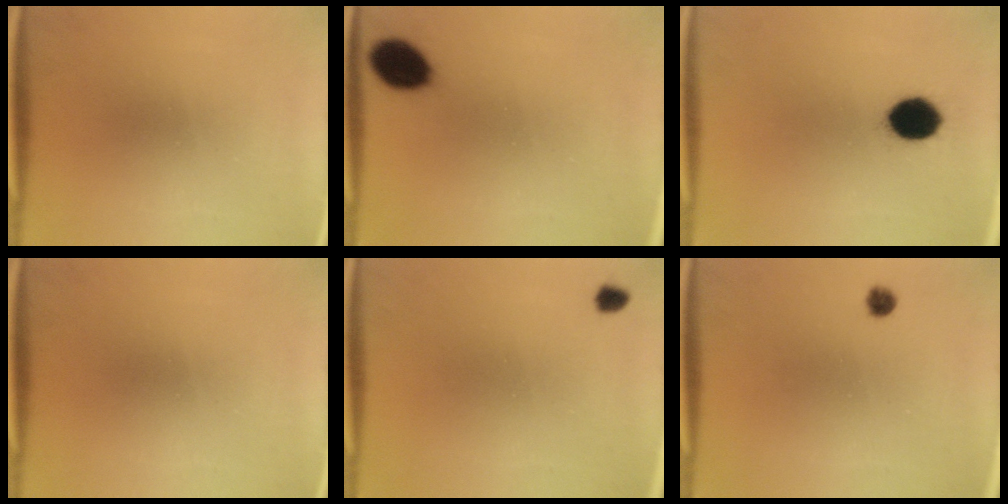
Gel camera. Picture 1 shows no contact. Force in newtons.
{"total": 8.4}
{"total": 8.6}
{"total": 0.0}
{"total": 1.4}
{"total": 1.7}